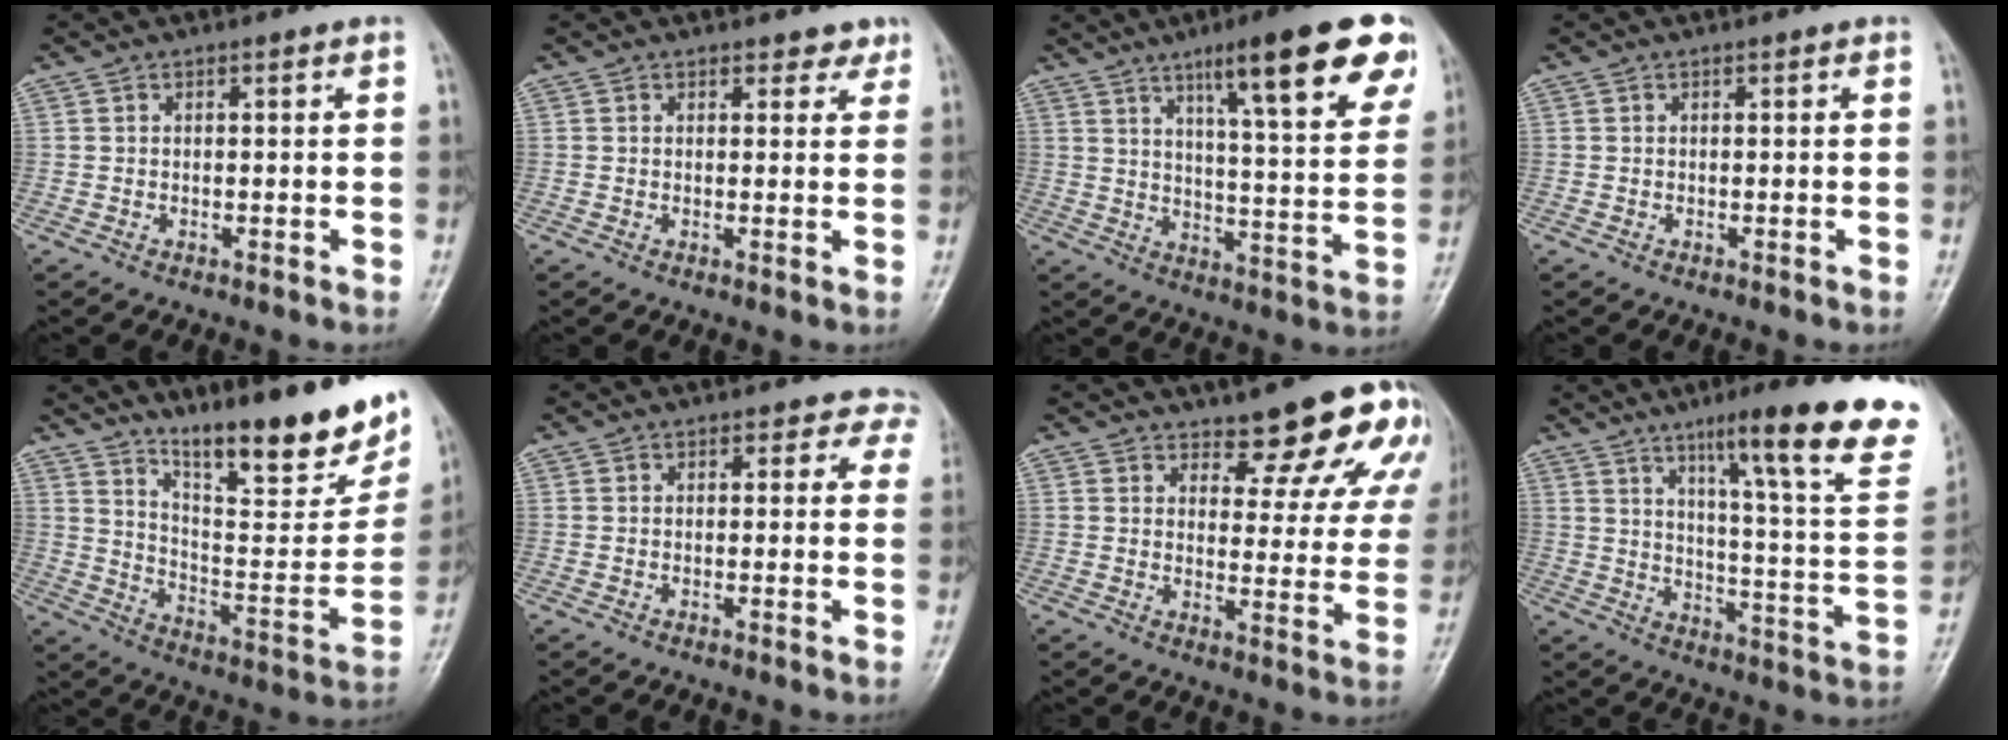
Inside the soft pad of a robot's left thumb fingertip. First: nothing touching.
{"total": 2.3, "force": [1.8, 1.4, 0.5], "torque": [0.017, -0.010, 0.015]}
{"total": 20.0, "force": [11.4, 3.8, 16.0], "torque": [-0.195, -0.035, 0.165]}
{"total": 0.0}
{"total": 22.9, "force": [16.4, 5.2, 15.2], "torque": [-0.190, -0.100, 0.257]}
{"total": 3.2, "force": [2.2, 2.3, 0.3], "torque": [0.032, -0.009, -0.001]}
{"total": 12.5, "force": [9.5, 4.6, 6.6], "torque": [-0.036, -0.067, 0.109]}
{"total": 25.2, "force": [14.6, 3.8, 20.2], "torque": [-0.262, -0.055, 0.207]}